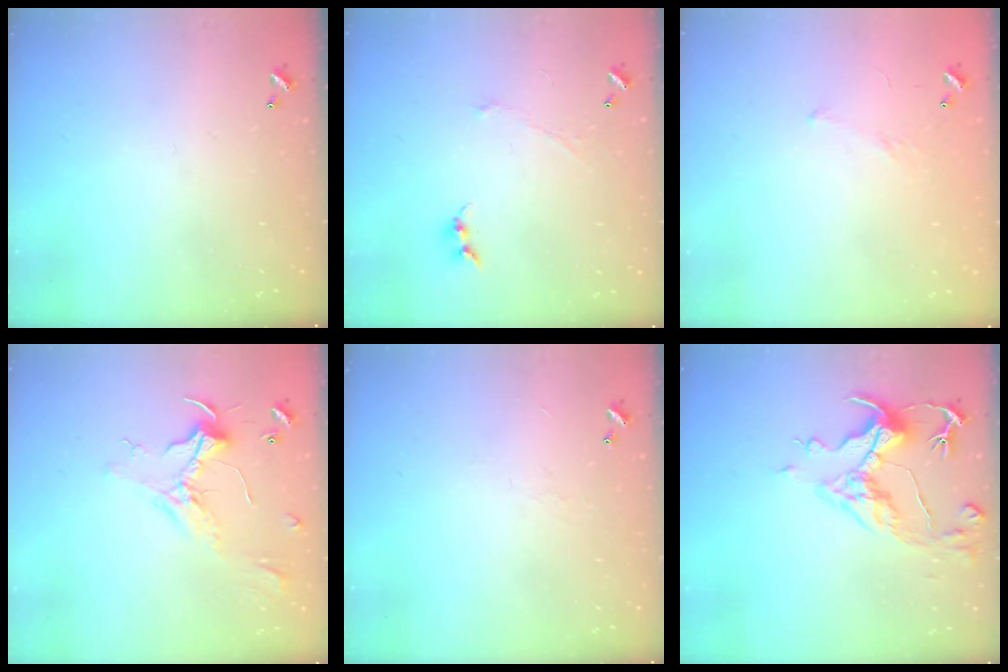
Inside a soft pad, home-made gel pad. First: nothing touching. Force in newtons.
{"total": 0.0}
{"total": 5.5, "press": 5.4, "slide": 0.9}
{"total": 2.5, "press": 2.3, "slide": 0.8}
{"total": 1.3, "press": 1.2, "slide": 0.5}
{"total": 9.1, "press": 8.9, "slide": 1.8}